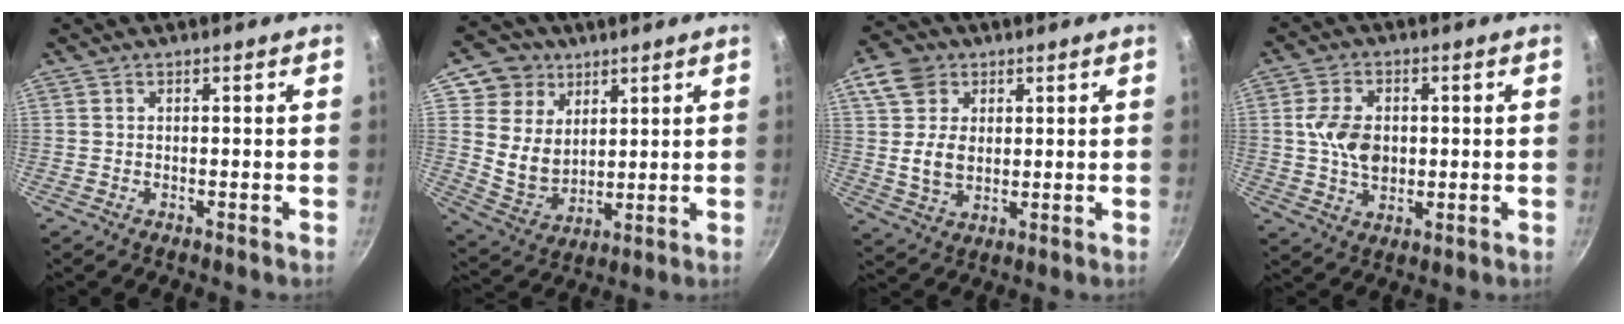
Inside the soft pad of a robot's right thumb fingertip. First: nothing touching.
{"total": 11.5, "force": [5.3, 9.4, 3.9], "torque": [-0.032, -0.024, 0.106]}
{"total": 9.6, "force": [2.6, 7.5, 5.4], "torque": [-0.069, -0.009, 0.045]}
{"total": 8.8, "force": [0.6, 6.1, 6.3], "torque": [-0.102, 0.000, 0.009]}